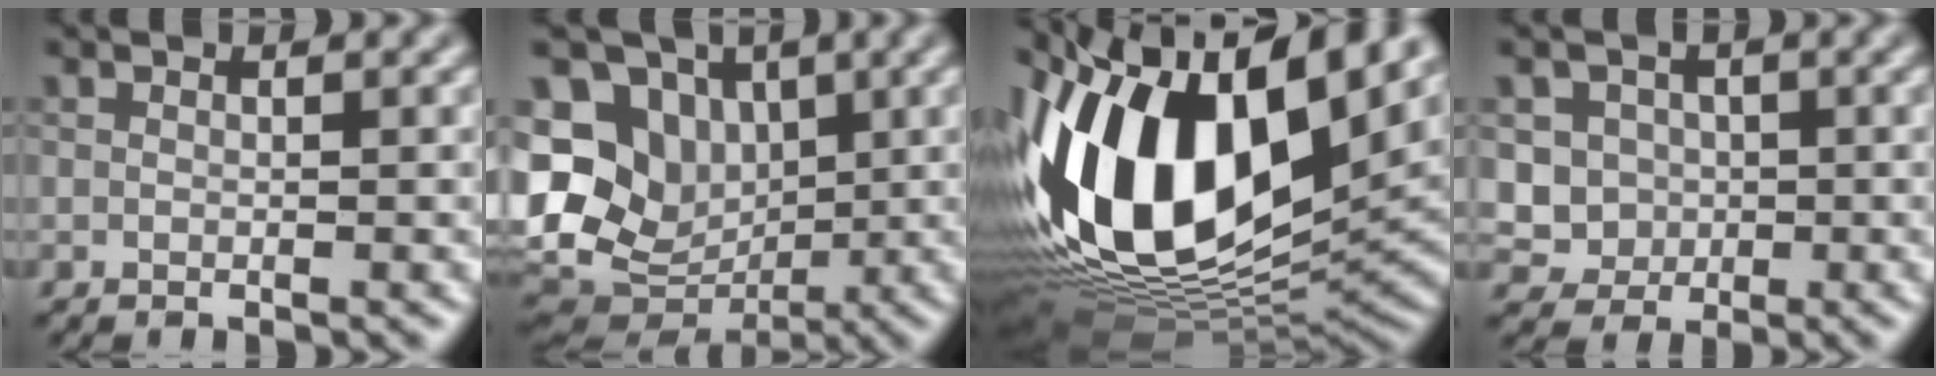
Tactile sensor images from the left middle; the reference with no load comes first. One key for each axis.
{"total": 12.5, "fx": 1.3, "fy": 10.5, "fz": 6.7, "tx": -0.138, "ty": 0.002, "tz": 0.014}
{"total": 17.6, "fx": 3.8, "fy": 9.2, "fz": 14.5, "tx": -0.277, "ty": 0.014, "tz": 0.057}
{"total": 3.9, "fx": 0.5, "fy": 3.8, "fz": 1.1, "tx": -0.011, "ty": 0.003, "tz": 0.009}